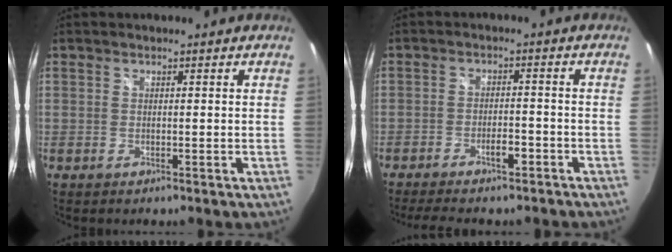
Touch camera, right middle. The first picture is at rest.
{"total": 7.2, "force": [-5.8, 2.1, 3.7], "torque": [-0.078, -0.002, -0.085]}